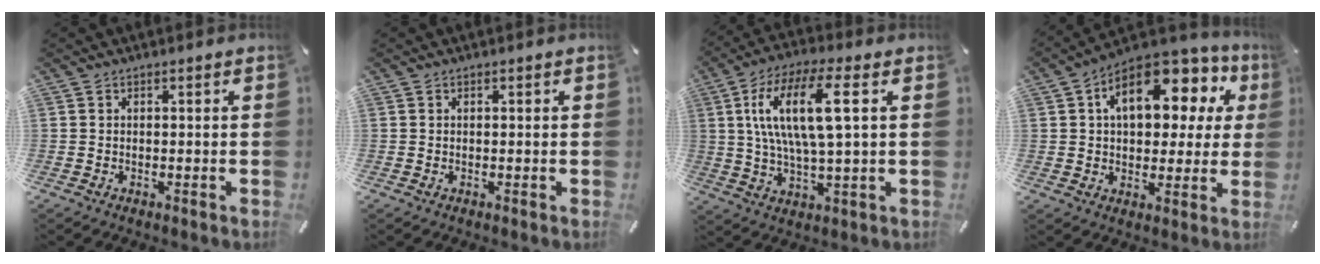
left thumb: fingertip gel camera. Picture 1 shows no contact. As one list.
[{"total": 0.0}, {"total": 15.0, "force": [3.7, 4.4, 13.8], "torque": [-0.286, 0.004, 0.057]}, {"total": 16.0, "force": [6.2, 9.6, 11.3], "torque": [-0.169, -0.020, 0.105]}]